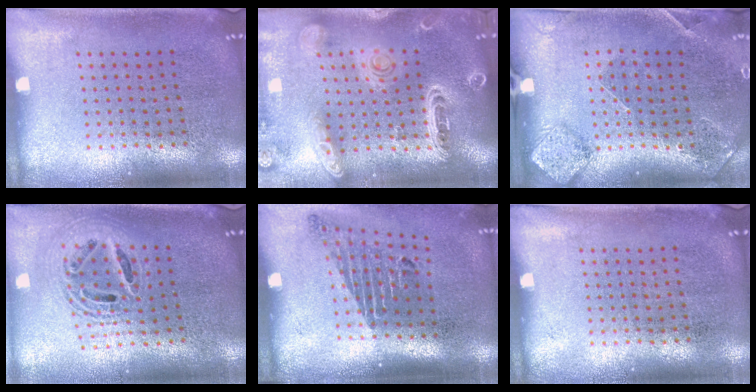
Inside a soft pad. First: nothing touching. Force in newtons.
{"total": 2.3, "press": 2.1, "slide": 0.9}
{"total": 1.5, "press": 1.4, "slide": 0.6}
{"total": 2.0, "press": 1.6, "slide": 1.3}
{"total": 1.8, "press": 1.3, "slide": 1.3}
{"total": 0.0}